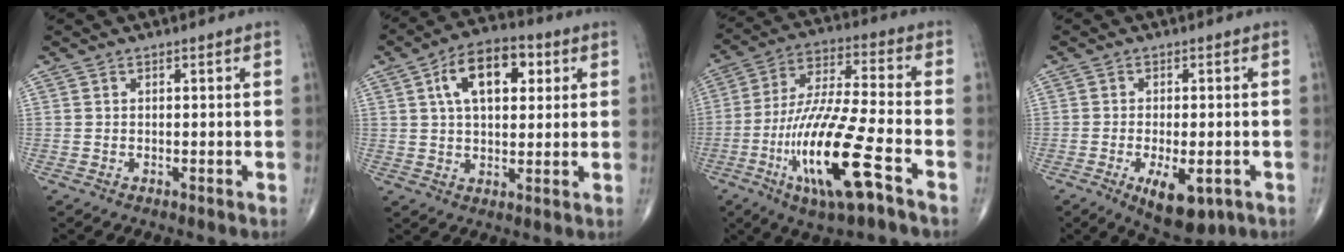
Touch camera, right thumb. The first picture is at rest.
{"total": 12.7, "force": [4.0, 7.1, 9.8], "torque": [-0.139, 0.009, 0.059]}
{"total": 19.4, "force": [-7.9, 3.9, 17.2], "torque": [-0.362, 0.016, -0.137]}
{"total": 8.9, "force": [-3.5, 3.9, 7.2], "torque": [-0.102, -0.004, -0.043]}